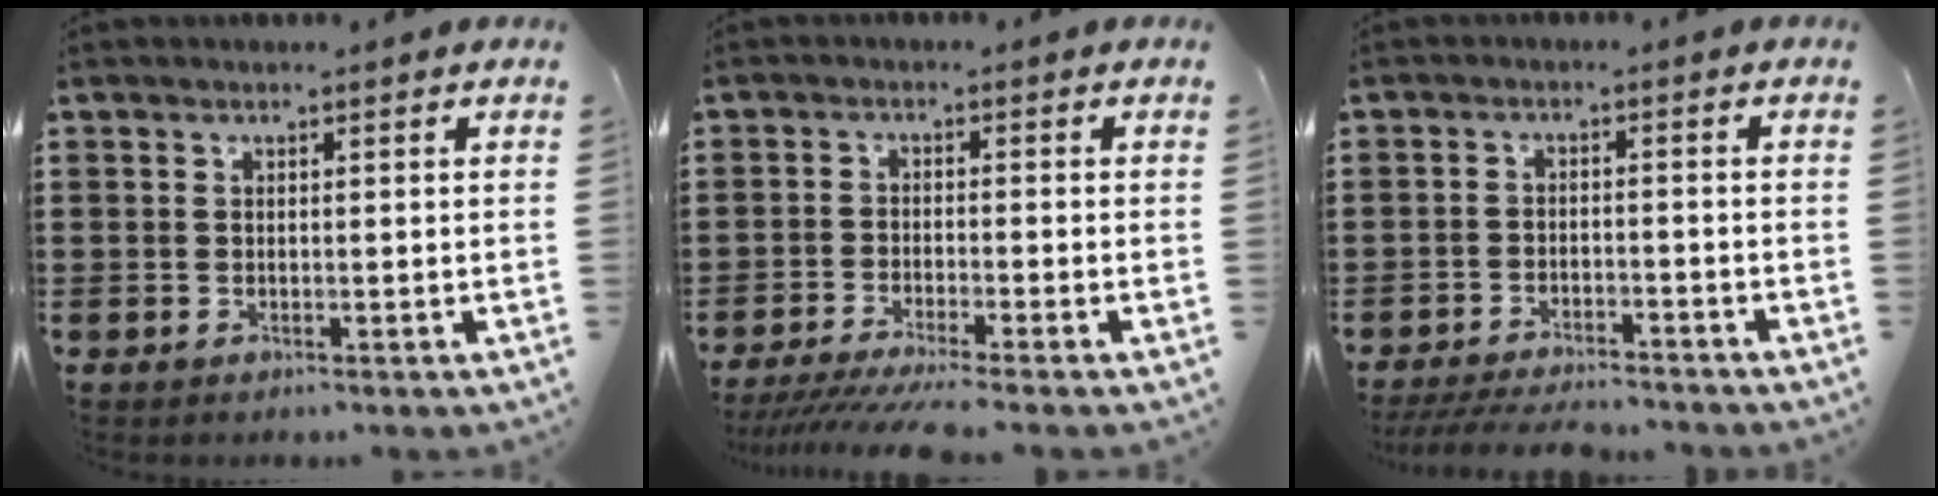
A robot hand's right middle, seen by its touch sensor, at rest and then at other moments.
{"total": 4.0, "force": [-3.5, -0.4, 2.0], "torque": [-0.047, -0.017, -0.071]}
{"total": 4.2, "force": [-4.1, 0.3, 1.1], "torque": [-0.026, -0.005, -0.082]}